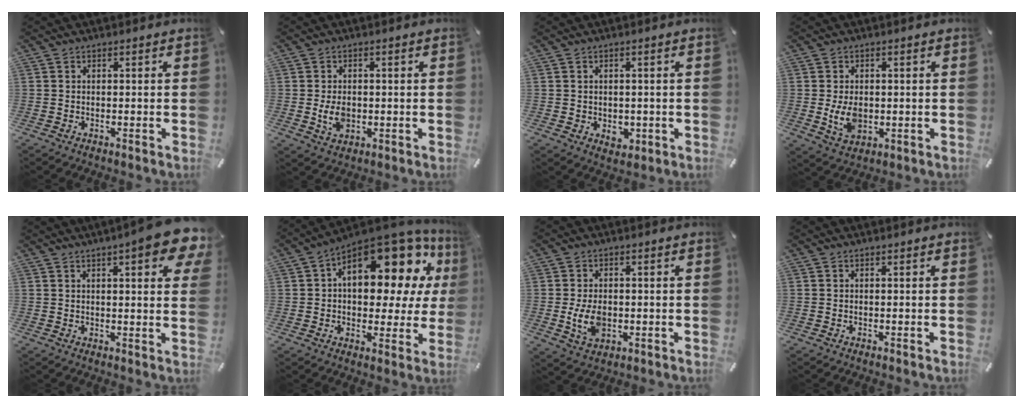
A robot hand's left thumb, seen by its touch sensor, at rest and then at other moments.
{"total": 4.9, "force": [-0.5, 3.5, 3.4], "torque": [-0.074, -0.005, -0.013]}
{"total": 3.1, "force": [-0.4, 2.7, 1.4], "torque": [-0.007, -0.002, -0.009]}
{"total": 6.3, "force": [-0.4, 4.4, 4.4], "torque": [-0.096, -0.004, -0.009]}
{"total": 10.8, "force": [5.6, 2.4, 8.9], "torque": [-0.126, -0.026, 0.091]}
{"total": 18.2, "force": [8.1, 9.9, 13.0], "torque": [-0.168, -0.065, 0.131]}
{"total": 6.7, "force": [-0.8, 4.6, 4.9], "torque": [-0.117, -0.003, -0.015]}
{"total": 0.0}